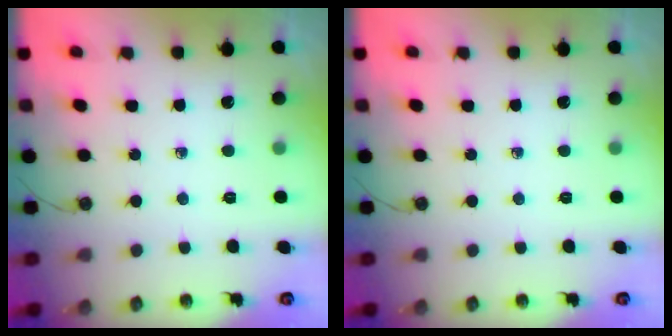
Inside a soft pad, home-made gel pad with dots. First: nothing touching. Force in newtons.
{"total": 0.0}